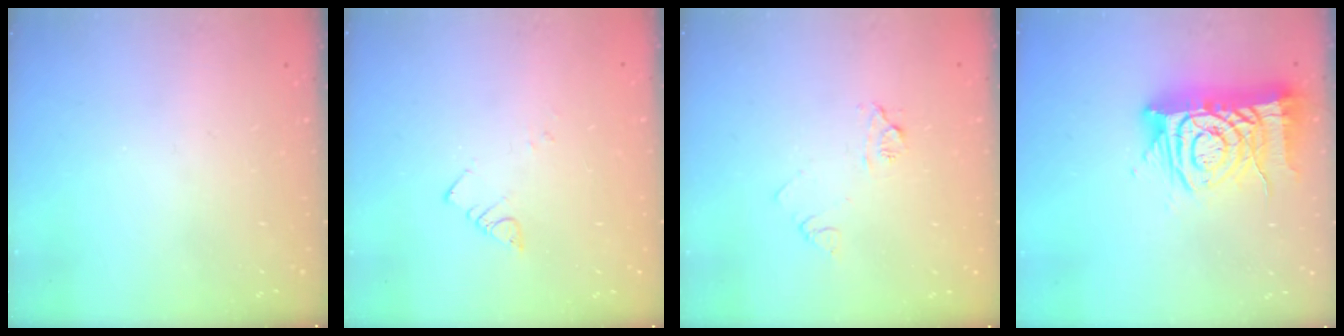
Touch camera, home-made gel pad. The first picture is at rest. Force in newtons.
{"total": 2.2, "press": 2.2, "slide": 0.2}
{"total": 4.5, "press": 4.5, "slide": 0.4}
{"total": 17.8, "press": 17.7, "slide": 2.0}